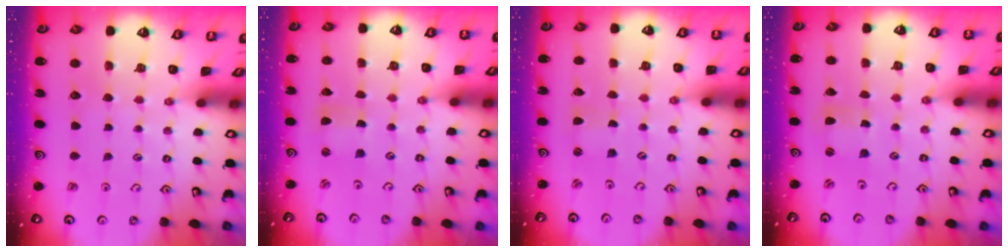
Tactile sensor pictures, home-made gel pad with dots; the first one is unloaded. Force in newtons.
{"total": 1.6, "press": 1.5, "slide": 0.4}
{"total": 1.1, "press": 1.0, "slide": 0.2}
{"total": 1.5, "press": 1.4, "slide": 0.2}